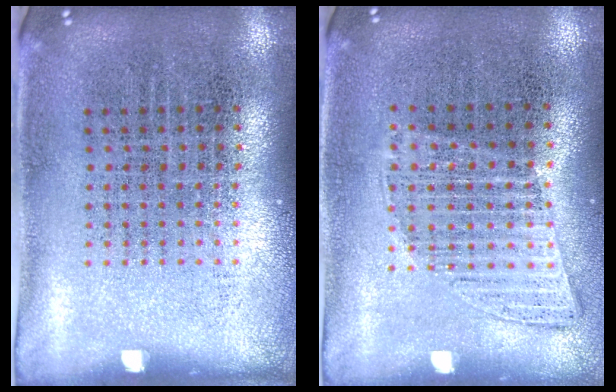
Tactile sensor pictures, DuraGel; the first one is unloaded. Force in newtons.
{"total": 1.0, "press": 1.0, "slide": 0.3}